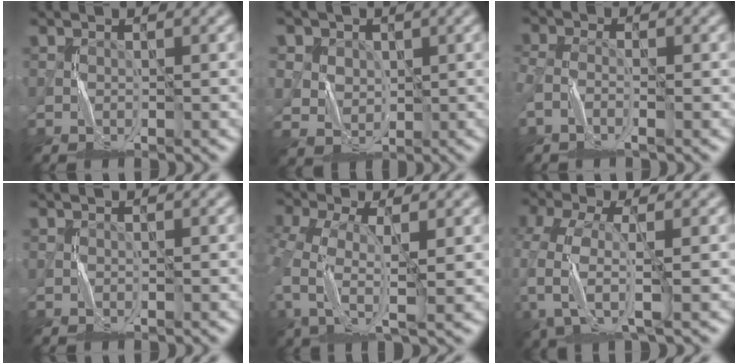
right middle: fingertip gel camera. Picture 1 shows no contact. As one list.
[{"total": 4.7, "force": [1.8, 3.9, 1.7], "torque": [-0.045, 0.009, 0.033]}, {"total": 2.5, "force": [-1.4, 1.0, 1.7], "torque": [-0.044, 0.001, -0.033]}, {"total": 0.0}, {"total": 6.3, "force": [-1.4, 3.2, 5.2], "torque": [-0.131, -0.001, -0.036]}, {"total": 6.0, "force": [-2.2, 2.7, 4.8], "torque": [-0.129, -0.010, -0.052]}]